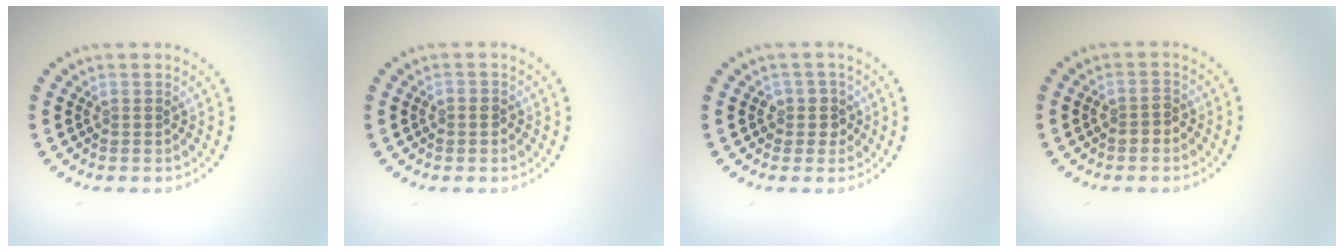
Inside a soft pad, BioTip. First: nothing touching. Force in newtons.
{"total": 0.6, "press": 0.5, "slide": 0.2}
{"total": 1.8, "press": 1.5, "slide": 1.0}
{"total": 1.4, "press": 1.3, "slide": 0.5}